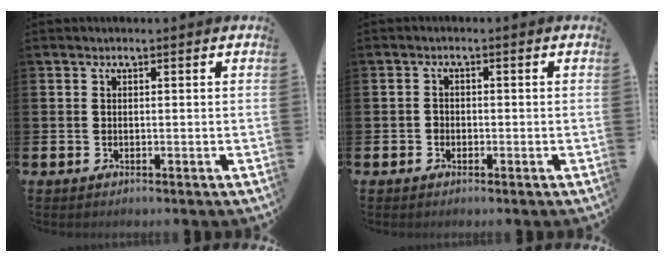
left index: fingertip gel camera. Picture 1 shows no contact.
{"total": 1.3, "force": [-0.7, 1.1, 0.3], "torque": [-0.004, 0.003, -0.017]}